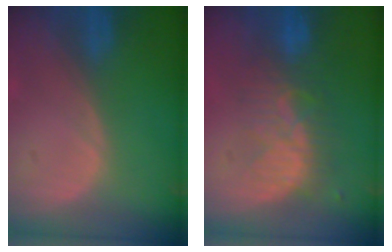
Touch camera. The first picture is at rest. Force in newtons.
{"total": 8.1, "press": 7.5, "slide": 3.1}